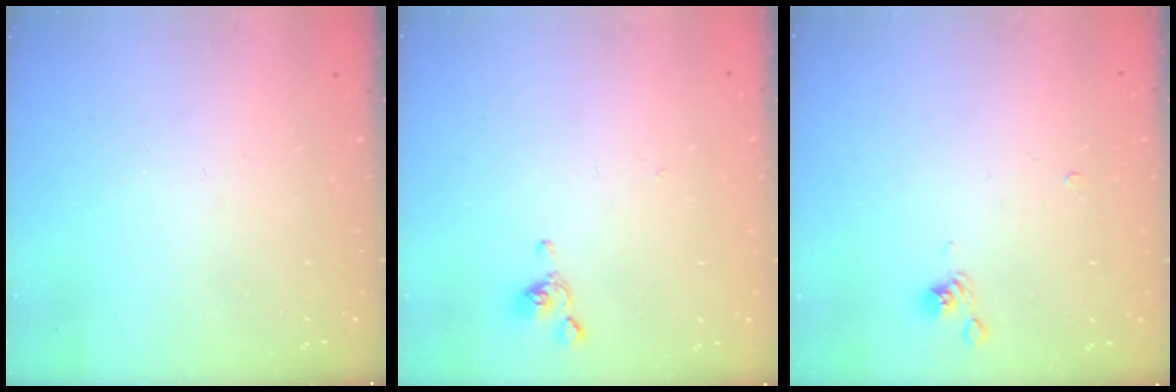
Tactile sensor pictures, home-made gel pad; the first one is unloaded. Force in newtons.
{"total": 2.2, "press": 2.2, "slide": 0.1}
{"total": 2.9, "press": 2.8, "slide": 0.5}